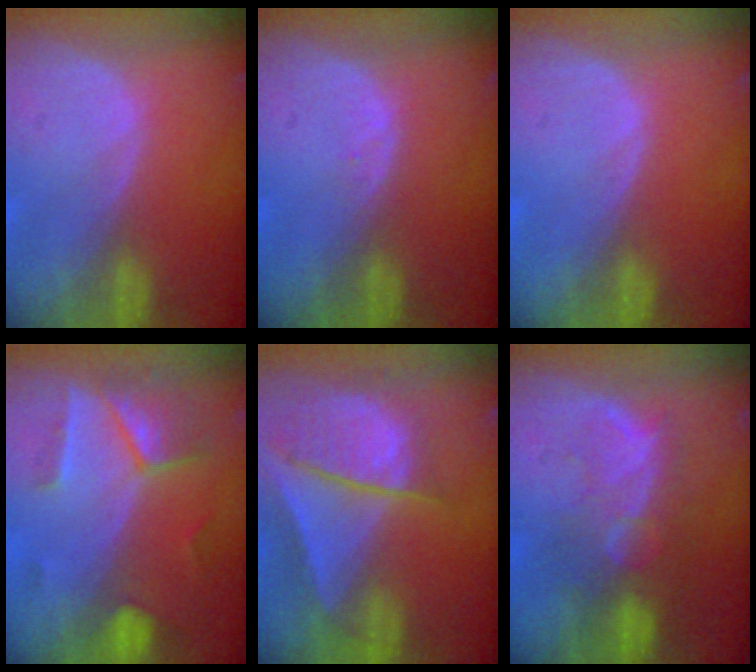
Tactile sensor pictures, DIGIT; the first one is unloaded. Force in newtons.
{"total": 0.7, "press": 0.6, "slide": 0.2}
{"total": 0.0}
{"total": 7.4, "press": 6.5, "slide": 3.6}
{"total": 9.4, "press": 8.1, "slide": 4.7}
{"total": 10.0, "press": 8.6, "slide": 5.1}